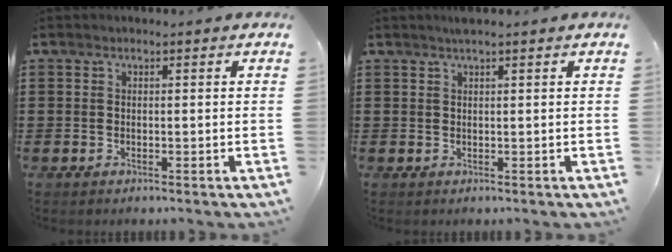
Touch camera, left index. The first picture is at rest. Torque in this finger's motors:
{"motor_torque": [0.67, -0.60, 0.18, 0.00]}